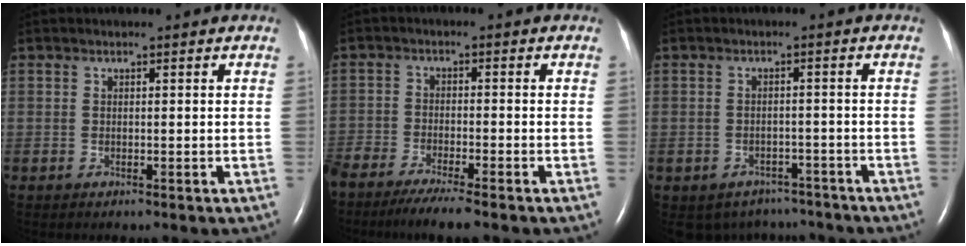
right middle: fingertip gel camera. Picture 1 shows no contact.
{"total": 8.5, "force": [-7.0, 0.4, 4.8], "torque": [-0.076, -0.020, -0.118]}
{"total": 6.8, "force": [-5.6, 3.7, 0.6], "torque": [-0.003, 0.012, -0.070]}